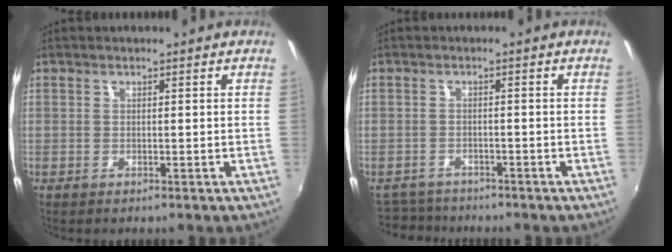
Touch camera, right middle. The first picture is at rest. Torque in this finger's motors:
{"motor_torque": [-0.49, -0.16, -0.13, -0.04]}